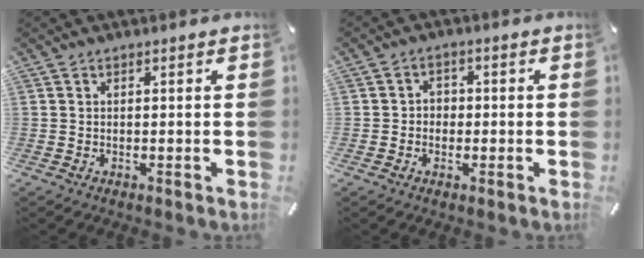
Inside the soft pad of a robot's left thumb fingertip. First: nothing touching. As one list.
[{"total": 3.2, "force": [-1.2, 2.8, 0.9], "torque": [-0.018, 0.012, -0.025]}]